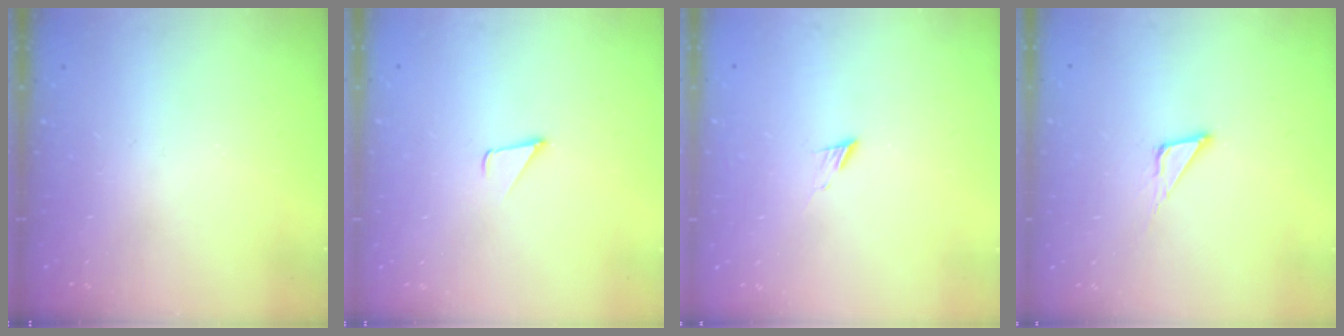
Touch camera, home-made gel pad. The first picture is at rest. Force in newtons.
{"total": 2.3, "press": 2.3, "slide": 0.2}
{"total": 5.0, "press": 4.9, "slide": 0.5}
{"total": 3.3, "press": 3.3, "slide": 0.2}